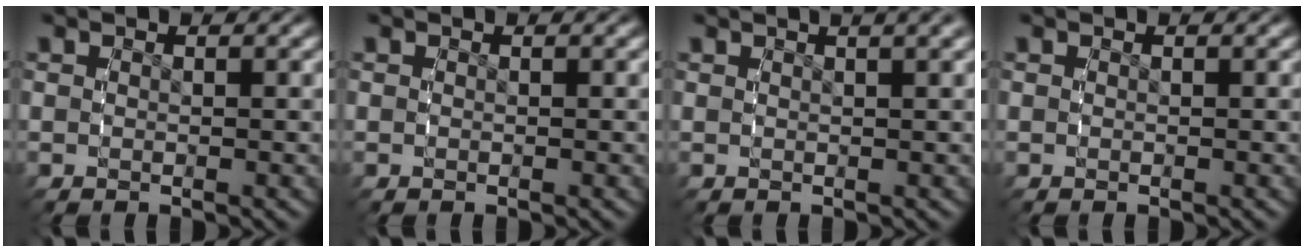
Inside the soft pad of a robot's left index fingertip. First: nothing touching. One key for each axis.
{"total": 0.6, "fx": -0.4, "fy": 0.4, "fz": 0.2, "tx": -0.005, "ty": 0.003, "tz": -0.012}
{"total": 1.8, "fx": 0.9, "fy": 0.2, "fz": 1.6, "tx": -0.017, "ty": 0.013, "tz": 0.007}
{"total": 0.0}